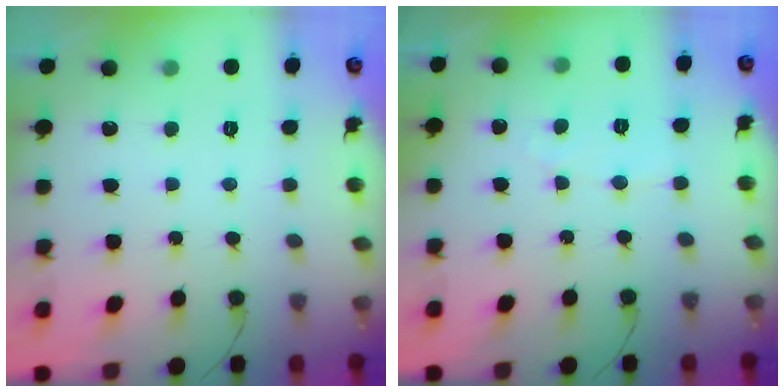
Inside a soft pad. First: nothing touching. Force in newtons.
{"total": 2.5, "press": 2.5, "slide": 0.2}